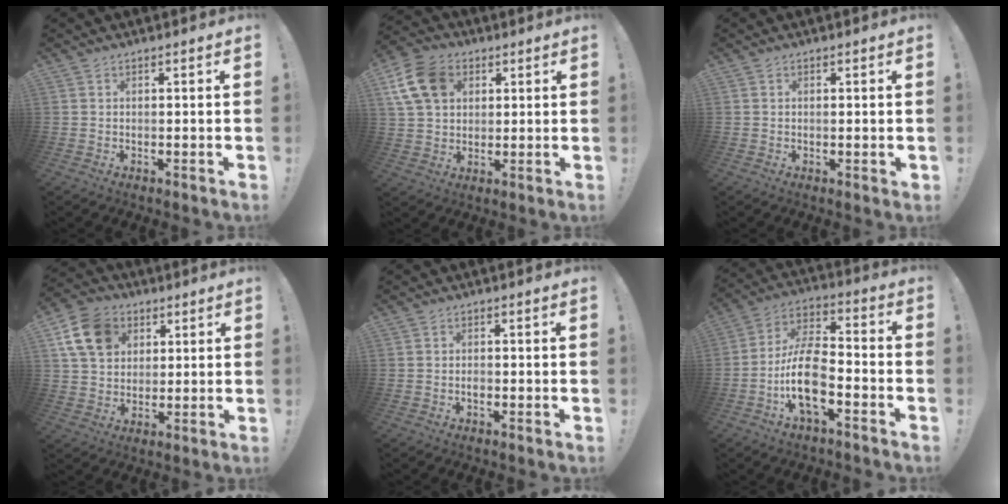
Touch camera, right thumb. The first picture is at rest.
{"total": 13.2, "force": [4.8, 9.9, 7.2], "torque": [-0.130, -0.012, 0.098]}
{"total": 0.8, "force": [0.1, 0.1, 0.8], "torque": [-0.003, -0.005, 0.000]}
{"total": 14.0, "force": [5.4, 11.0, 6.9], "torque": [-0.101, -0.015, 0.111]}
{"total": 1.3, "force": [-0.8, 0.7, 0.7], "torque": [-0.005, -0.001, -0.016]}
{"total": 15.8, "force": [-6.2, 7.5, 12.5], "torque": [-0.237, 0.032, -0.105]}